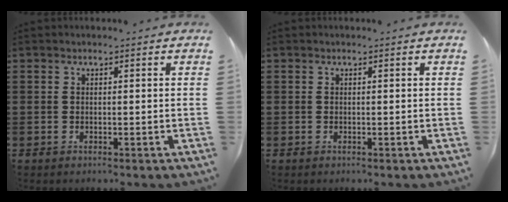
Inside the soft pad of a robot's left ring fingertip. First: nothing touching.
{"total": 0.0}